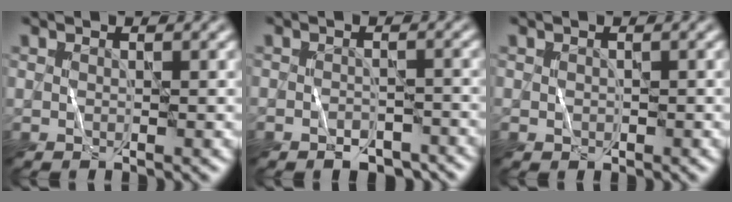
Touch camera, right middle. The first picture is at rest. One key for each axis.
{"total": 2.7, "fx": -2.2, "fy": 1.3, "fz": 0.9, "tx": -0.008, "ty": -0.006, "tz": -0.031}
{"total": 0.7, "fx": -0.2, "fy": 0.6, "fz": 0.2, "tx": -0.001, "ty": -0.005, "tz": -0.001}